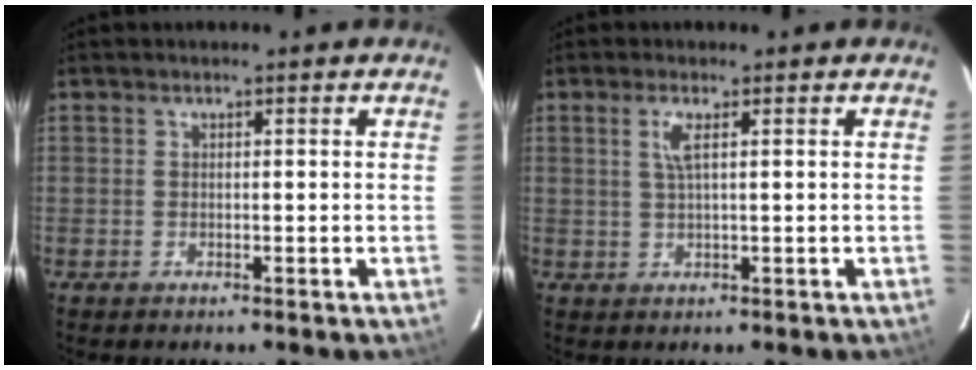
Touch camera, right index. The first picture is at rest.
{"total": 2.5, "force": [0.9, 0.1, 2.3], "torque": [-0.048, 0.001, 0.017]}